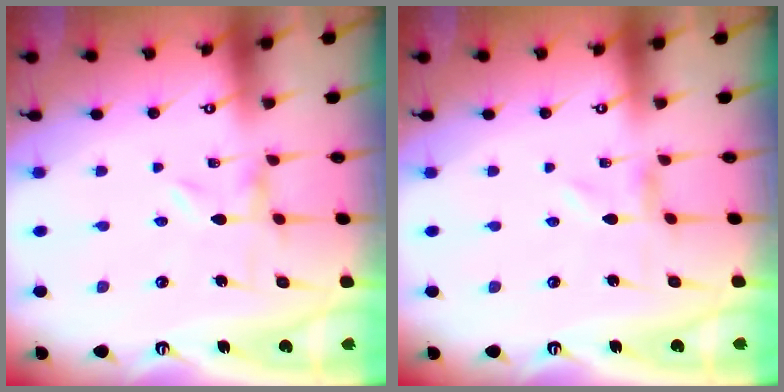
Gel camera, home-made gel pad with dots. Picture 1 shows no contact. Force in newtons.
{"total": 0.0}